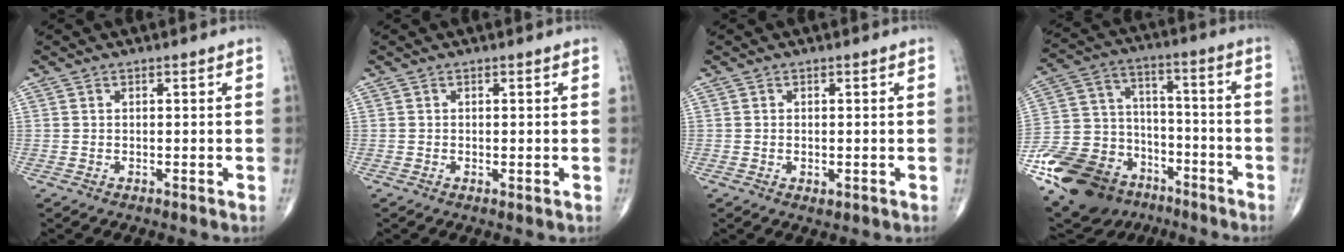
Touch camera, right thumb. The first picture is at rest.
{"total": 0.6, "force": [-0.1, 0.2, 0.6], "torque": [-0.012, -0.003, -0.001]}
{"total": 1.5, "force": [-0.3, 0.8, 1.2], "torque": [-0.022, -0.003, -0.001]}
{"total": 23.9, "force": [-13.9, 16.2, 10.8], "torque": [-0.213, 0.081, -0.231]}